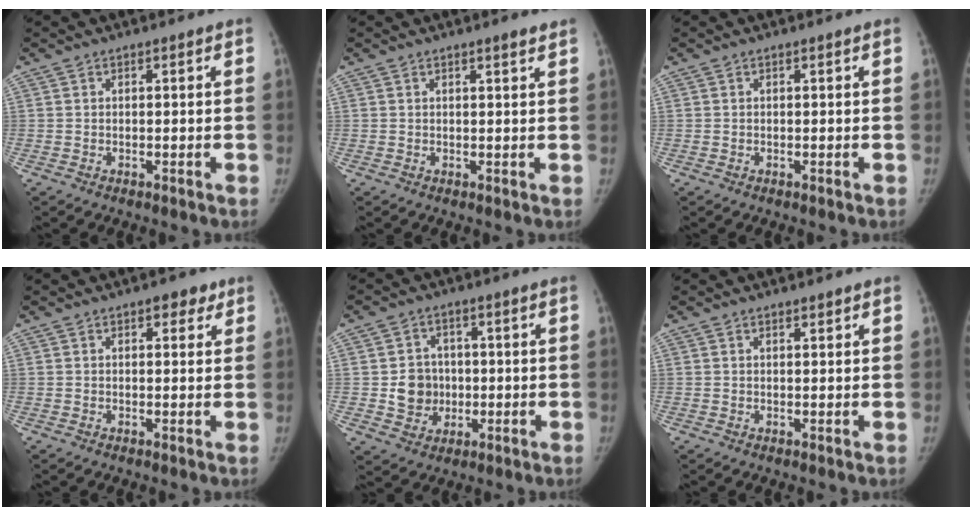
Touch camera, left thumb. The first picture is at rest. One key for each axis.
{"total": 1.5, "fx": 1.2, "fy": 0.0, "fz": 1.0, "tx": -0.012, "ty": -0.008, "tz": 0.018}
{"total": 0.0}
{"total": 3.2, "fx": 1.8, "fy": 1.7, "fz": 2.0, "tx": -0.008, "ty": -0.003, "tz": 0.019}
{"total": 7.1, "fx": -0.3, "fy": 6.5, "fz": 2.8, "tx": -0.015, "ty": 0.006, "tz": -0.001}
{"total": 0.9, "fx": 0.8, "fy": 0.3, "fz": 0.4, "tx": -0.005, "ty": -0.005, "tz": 0.013}